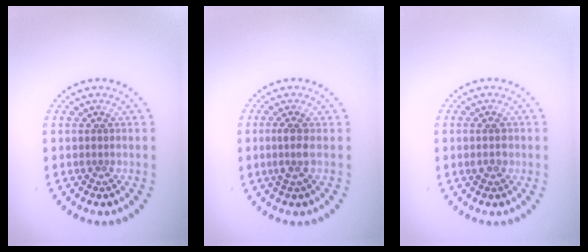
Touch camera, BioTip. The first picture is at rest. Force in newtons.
{"total": 1.6, "press": 1.2, "slide": 1.0}
{"total": 1.4, "press": 1.4, "slide": 0.3}